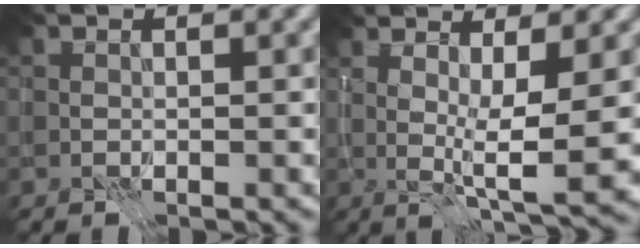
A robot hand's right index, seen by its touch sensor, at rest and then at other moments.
{"total": 6.9, "force": [0.4, 1.2, 6.8], "torque": [-0.105, -0.004, 0.016]}